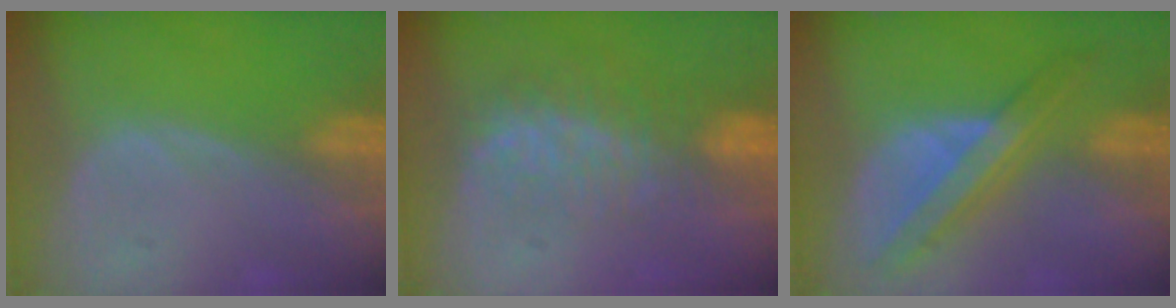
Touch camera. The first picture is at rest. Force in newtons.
{"total": 7.9, "press": 7.4, "slide": 2.9}
{"total": 8.2, "press": 6.9, "slide": 4.5}